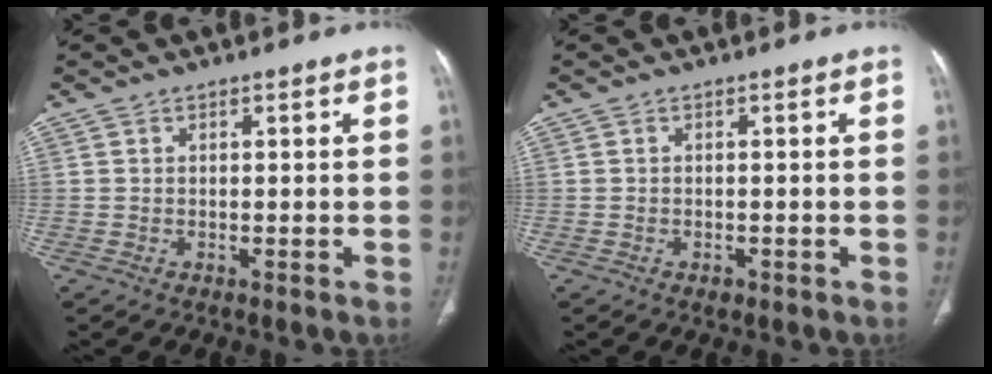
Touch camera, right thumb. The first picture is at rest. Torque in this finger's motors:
{"motor_torque": [0.21, -0.04, 0.06, -0.47, 0.01]}